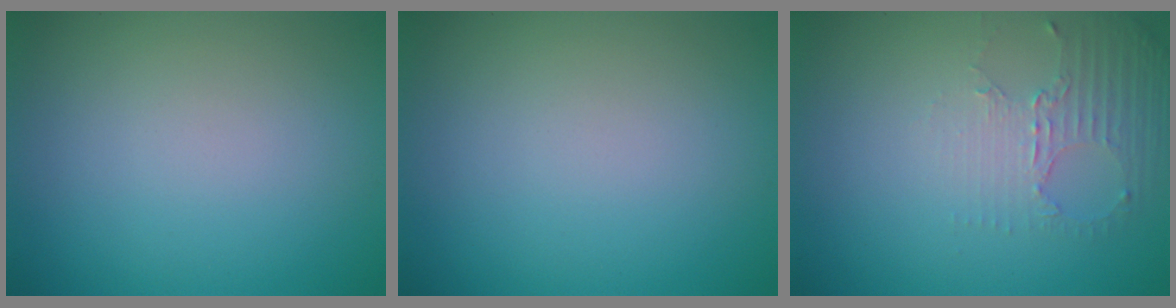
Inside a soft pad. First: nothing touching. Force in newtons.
{"total": 0.0}
{"total": 2.6, "press": 2.0, "slide": 1.7}